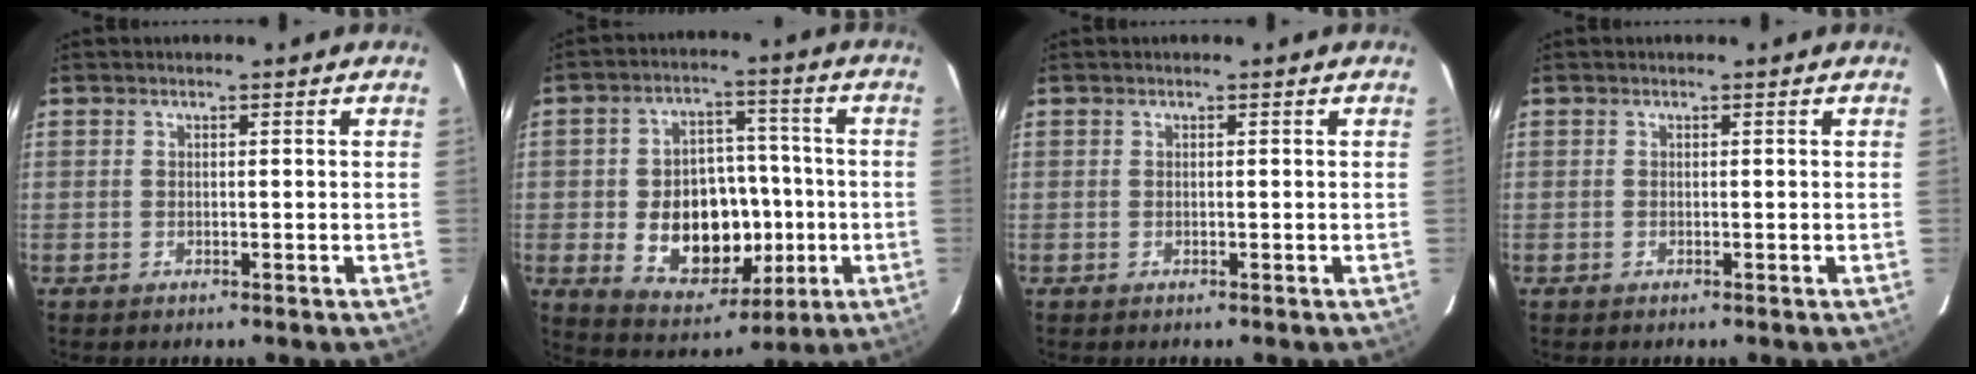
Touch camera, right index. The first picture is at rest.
{"total": 15.7, "force": [-2.8, 11.1, 10.7], "torque": [-0.211, 0.014, -0.019]}
{"total": 0.0}
{"total": 0.0}